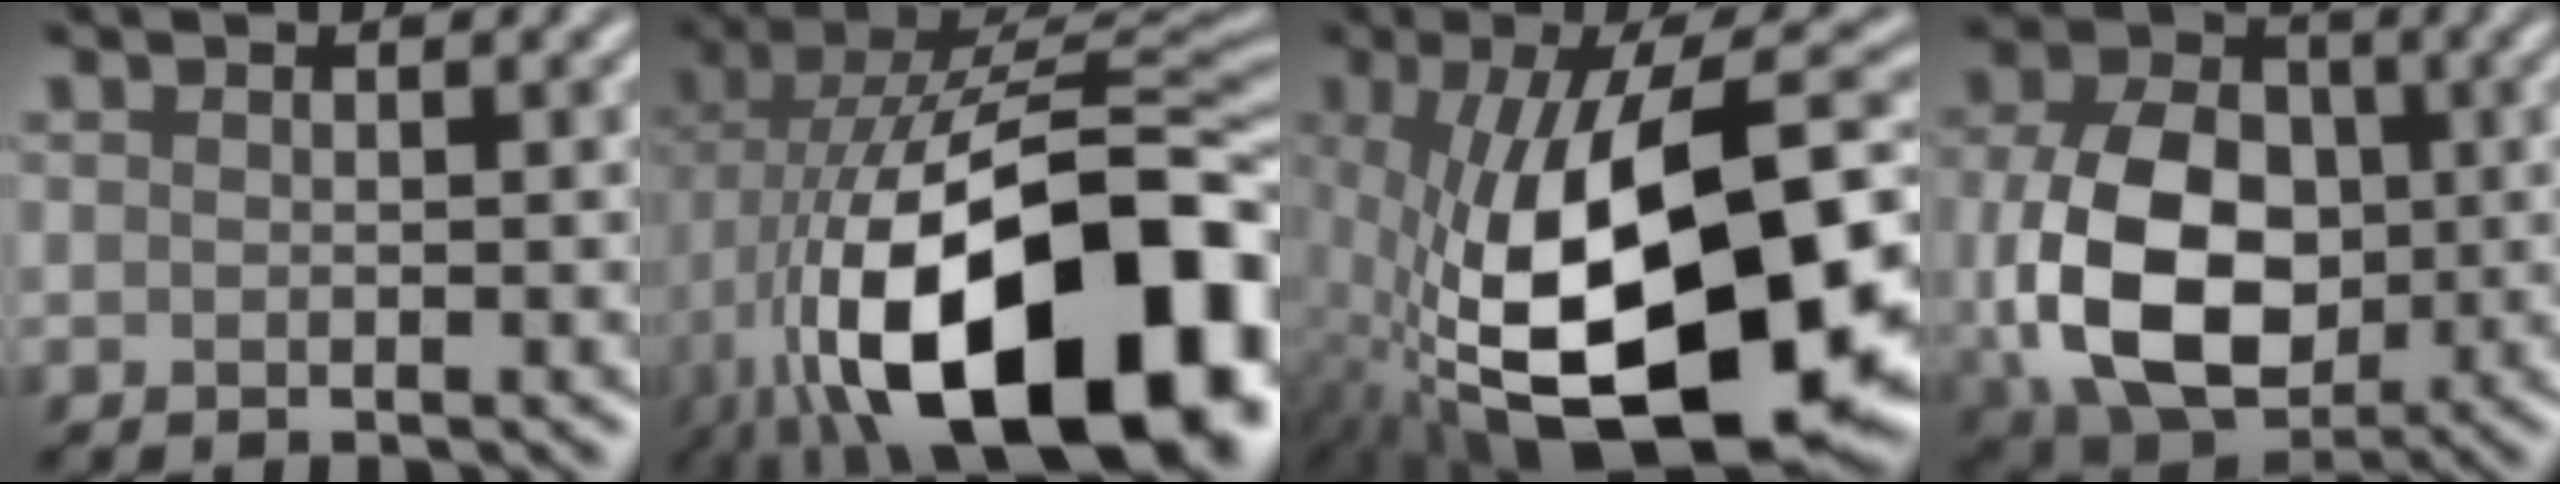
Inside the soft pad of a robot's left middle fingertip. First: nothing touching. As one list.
[{"total": 19.5, "force": [-6.1, 9.7, 15.8], "torque": [-0.260, 0.002, -0.087]}, {"total": 19.4, "force": [-3.9, 8.6, 17.0], "torque": [-0.281, -0.009, -0.052]}, {"total": 11.9, "force": [-0.7, 8.6, 8.2], "torque": [-0.172, -0.014, -0.006]}]